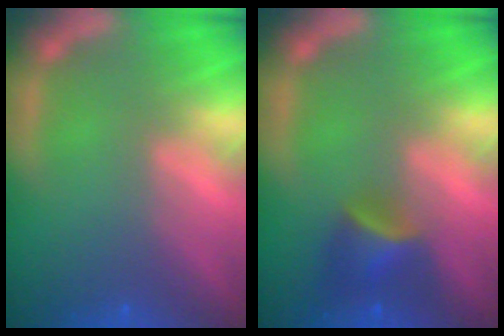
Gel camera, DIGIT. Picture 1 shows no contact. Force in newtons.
{"total": 3.4}